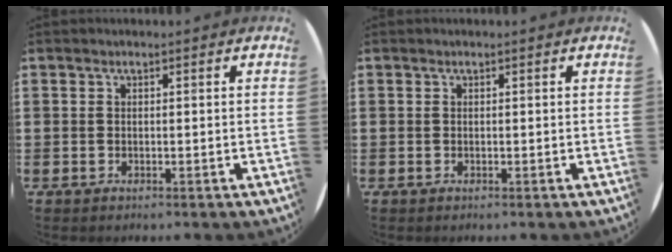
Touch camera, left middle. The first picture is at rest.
{"total": 0.0}